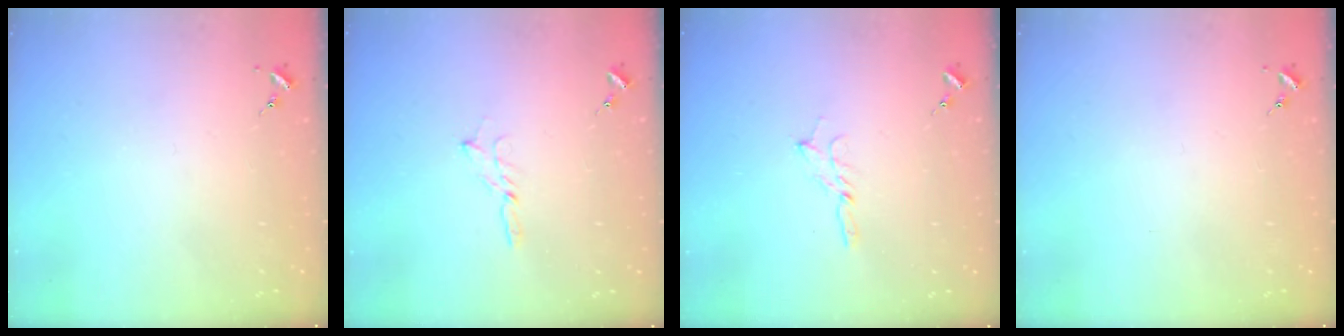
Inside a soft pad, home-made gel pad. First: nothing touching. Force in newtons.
{"total": 2.1, "press": 2.1, "slide": 0.2}
{"total": 2.7, "press": 2.7, "slide": 0.3}
{"total": 0.0}